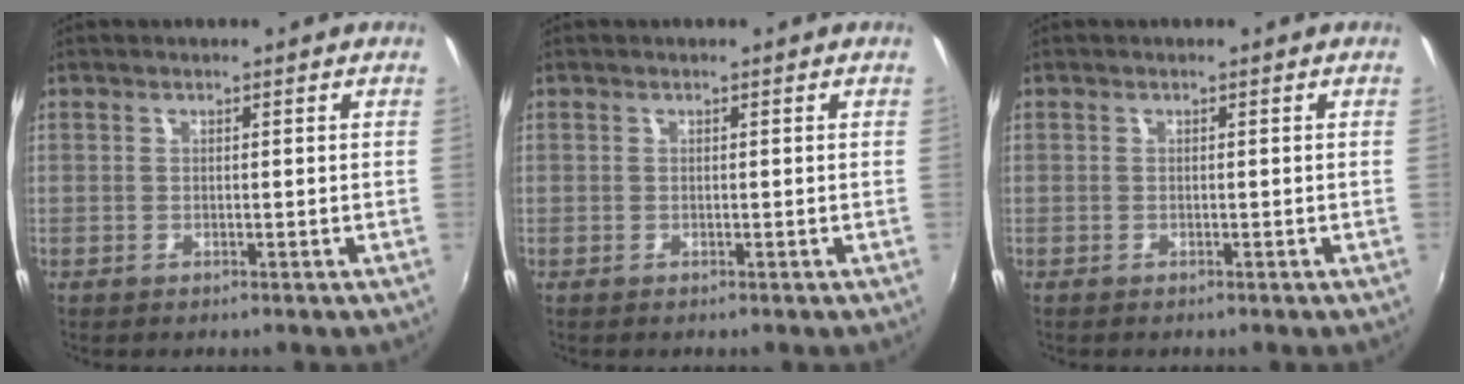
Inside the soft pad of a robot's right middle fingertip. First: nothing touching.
{"total": 0.0}
{"total": 0.0}